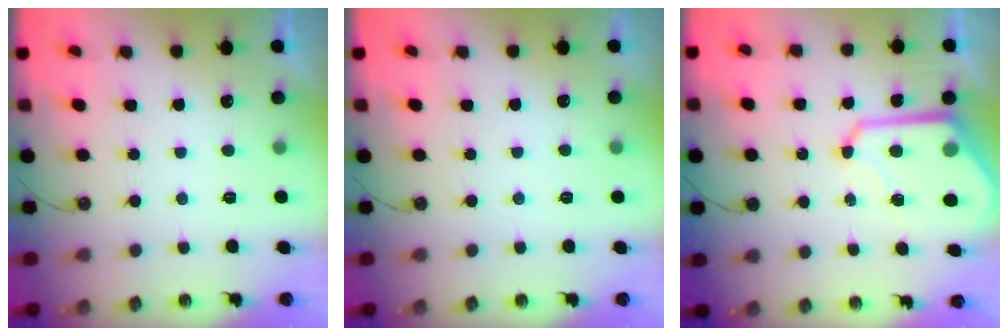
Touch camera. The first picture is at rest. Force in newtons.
{"total": 2.9, "press": 2.9, "slide": 0.5}
{"total": 11.6, "press": 11.5, "slide": 0.9}